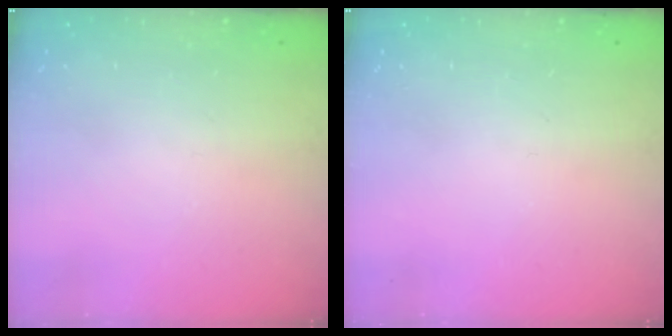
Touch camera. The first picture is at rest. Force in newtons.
{"total": 0.0}